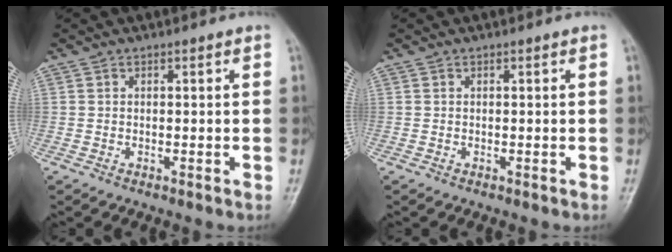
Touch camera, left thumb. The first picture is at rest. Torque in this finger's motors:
{"motor_torque": [0.04, 0.04, -0.05, 0.05, 0.00]}